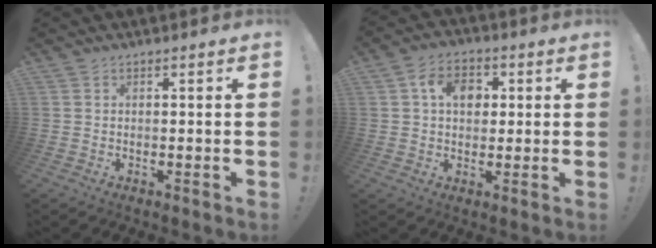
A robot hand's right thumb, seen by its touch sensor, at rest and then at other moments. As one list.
[{"total": 8.9, "force": [2.3, 6.4, 5.7], "torque": [-0.086, 0.008, 0.042]}]